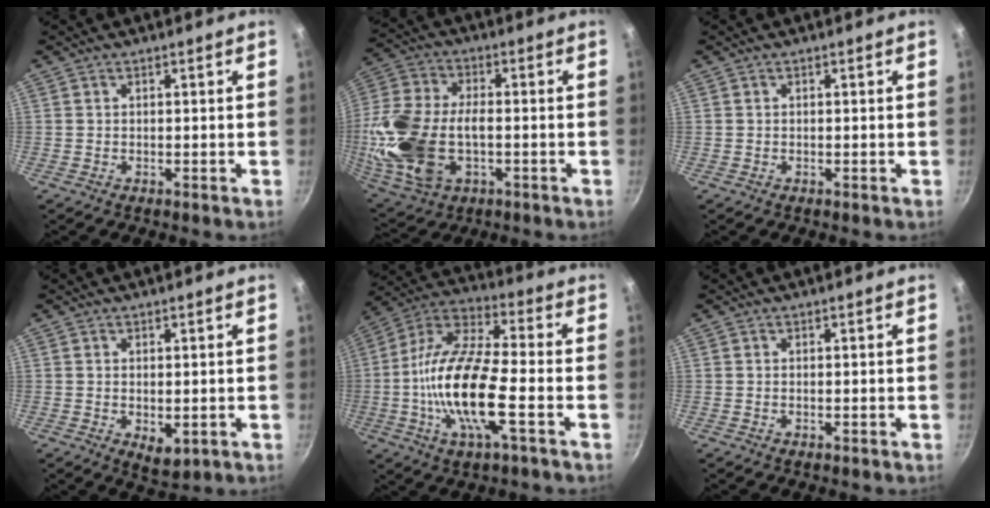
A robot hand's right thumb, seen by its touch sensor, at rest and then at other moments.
{"total": 19.9, "force": [-2.7, 12.1, 15.5], "torque": [-0.331, 0.019, -0.044]}
{"total": 0.0}
{"total": 4.1, "force": [-0.5, 2.3, 3.3], "torque": [-0.048, -0.013, -0.001]}
{"total": 18.8, "force": [-4.2, 6.1, 17.2], "torque": [-0.339, 0.031, -0.099]}
{"total": 0.0}